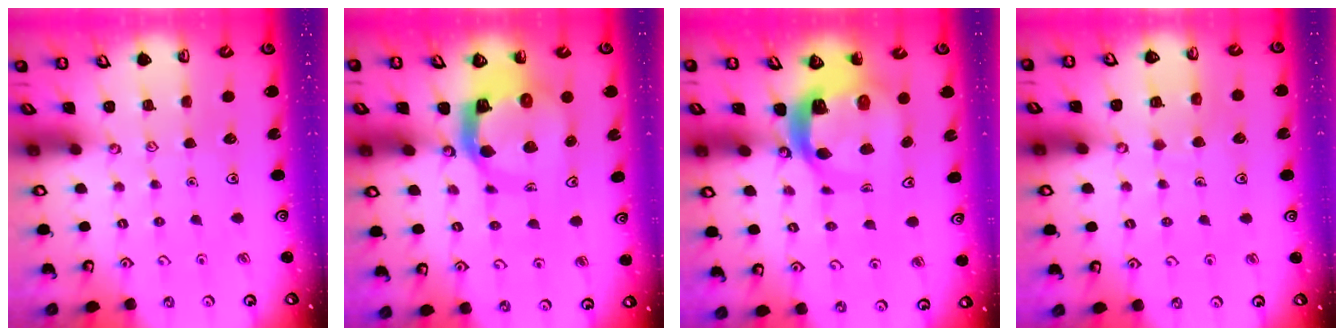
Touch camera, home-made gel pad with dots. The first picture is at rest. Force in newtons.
{"total": 11.4, "press": 11.3, "slide": 1.5}
{"total": 8.4, "press": 8.3, "slide": 0.9}
{"total": 6.7, "press": 6.7, "slide": 0.4}